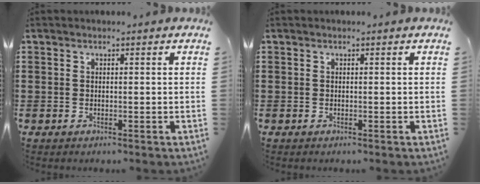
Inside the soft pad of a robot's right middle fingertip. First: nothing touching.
{"total": 0.0}